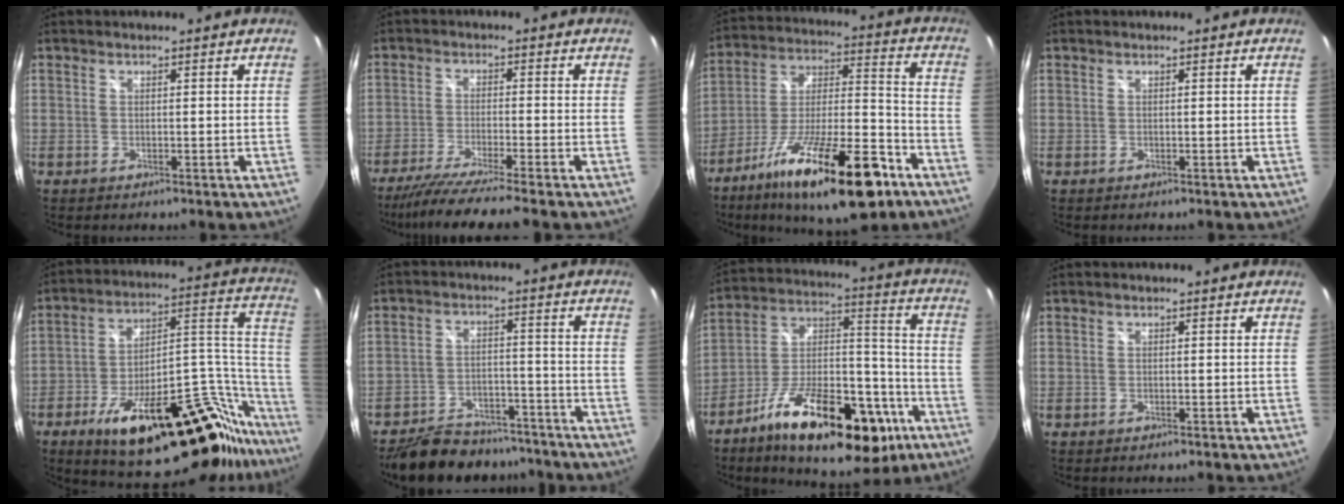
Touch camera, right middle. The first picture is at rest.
{"total": 9.5, "force": [-8.2, -1.4, 4.5], "torque": [-0.101, -0.033, -0.141]}
{"total": 24.6, "force": [-14.8, 6.9, 18.5], "torque": [-0.313, -0.025, -0.239]}
{"total": 0.0}
{"total": 33.9, "force": [-22.8, 11.6, 22.3], "torque": [-0.269, 0.030, -0.329]}
{"total": 16.2, "force": [-13.8, 6.3, 5.7], "torque": [-0.129, 0.008, -0.189]}
{"total": 26.9, "force": [-15.0, 11.2, 19.3], "torque": [-0.302, 0.005, -0.228]}
{"total": 0.0}